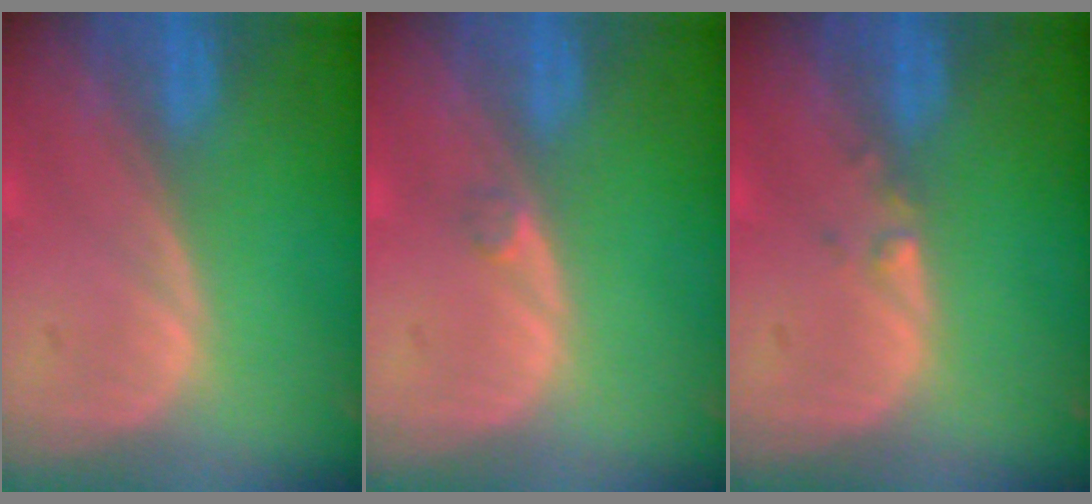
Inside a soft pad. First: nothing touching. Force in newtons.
{"total": 0.9, "press": 0.8, "slide": 0.5}
{"total": 1.0, "press": 0.9, "slide": 0.5}